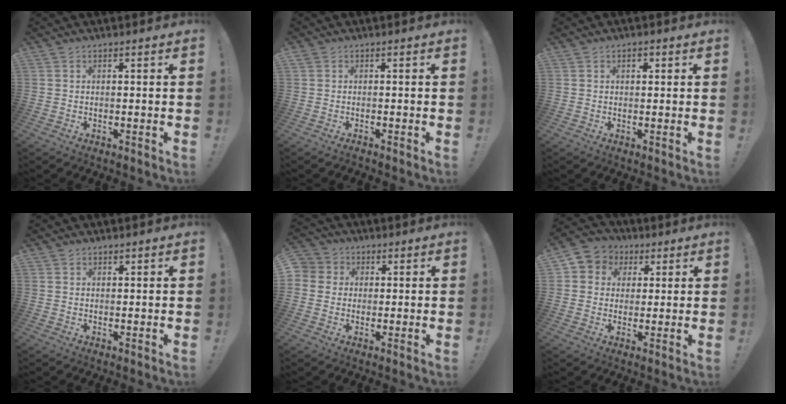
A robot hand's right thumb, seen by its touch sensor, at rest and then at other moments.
{"total": 0.5, "force": [-0.5, 0.2, 0.2], "torque": [-0.002, 0.000, -0.008]}
{"total": 1.5, "force": [0.6, 1.0, 1.0], "torque": [-0.011, 0.001, 0.007]}
{"total": 1.0, "force": [0.8, 0.6, 0.1], "torque": [0.005, -0.004, 0.014]}
{"total": 5.1, "force": [0.4, 4.9, 1.4], "torque": [-0.027, 0.002, 0.007]}
{"total": 6.5, "force": [1.1, 6.1, 1.7], "torque": [-0.020, -0.001, 0.026]}